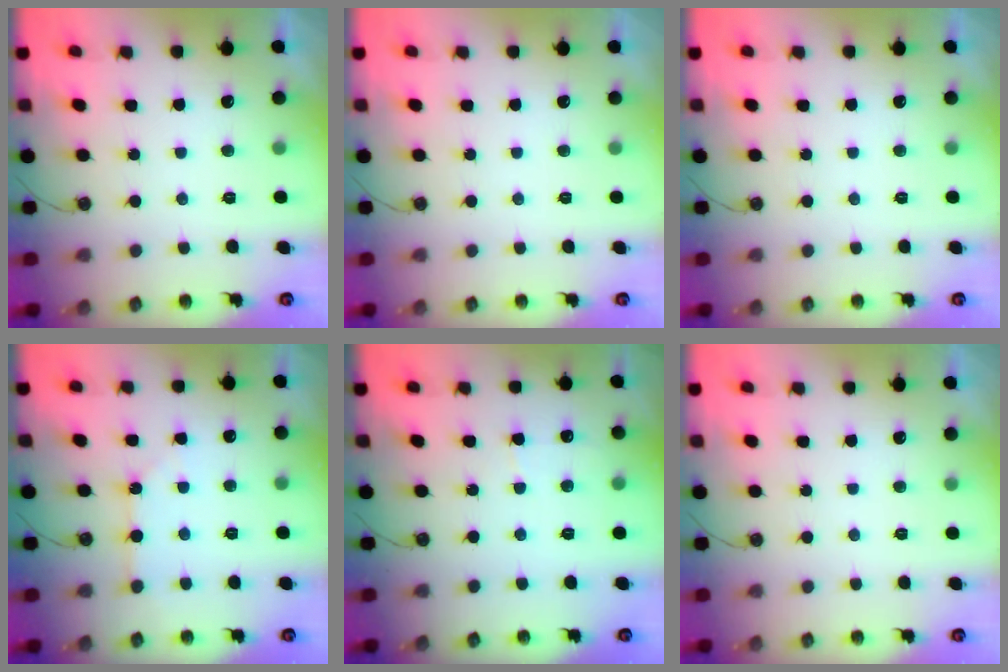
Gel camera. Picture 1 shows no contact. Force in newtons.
{"total": 0.0}
{"total": 0.0}
{"total": 2.7, "press": 2.6, "slide": 0.5}
{"total": 3.9, "press": 3.8, "slide": 0.6}
{"total": 0.5, "press": 0.4, "slide": 0.4}